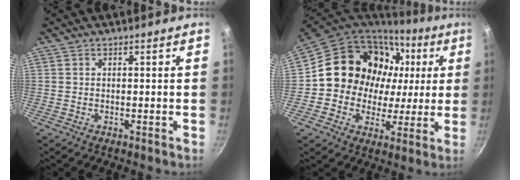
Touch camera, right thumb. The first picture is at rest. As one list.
[{"total": 19.5, "force": [3.4, 16.8, 9.2], "torque": [-0.134, 0.031, 0.058]}]